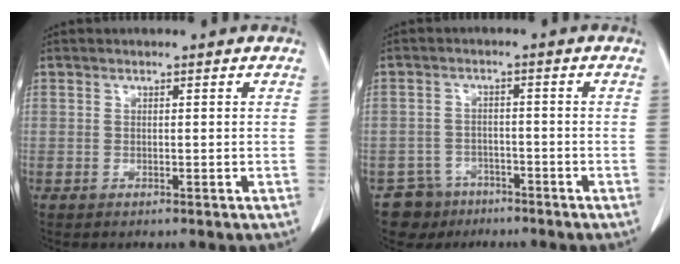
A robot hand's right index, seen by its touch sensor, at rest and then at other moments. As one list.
[{"total": 5.0, "force": [-3.5, 3.6, -0.5], "torque": [0.013, 0.009, -0.054]}]